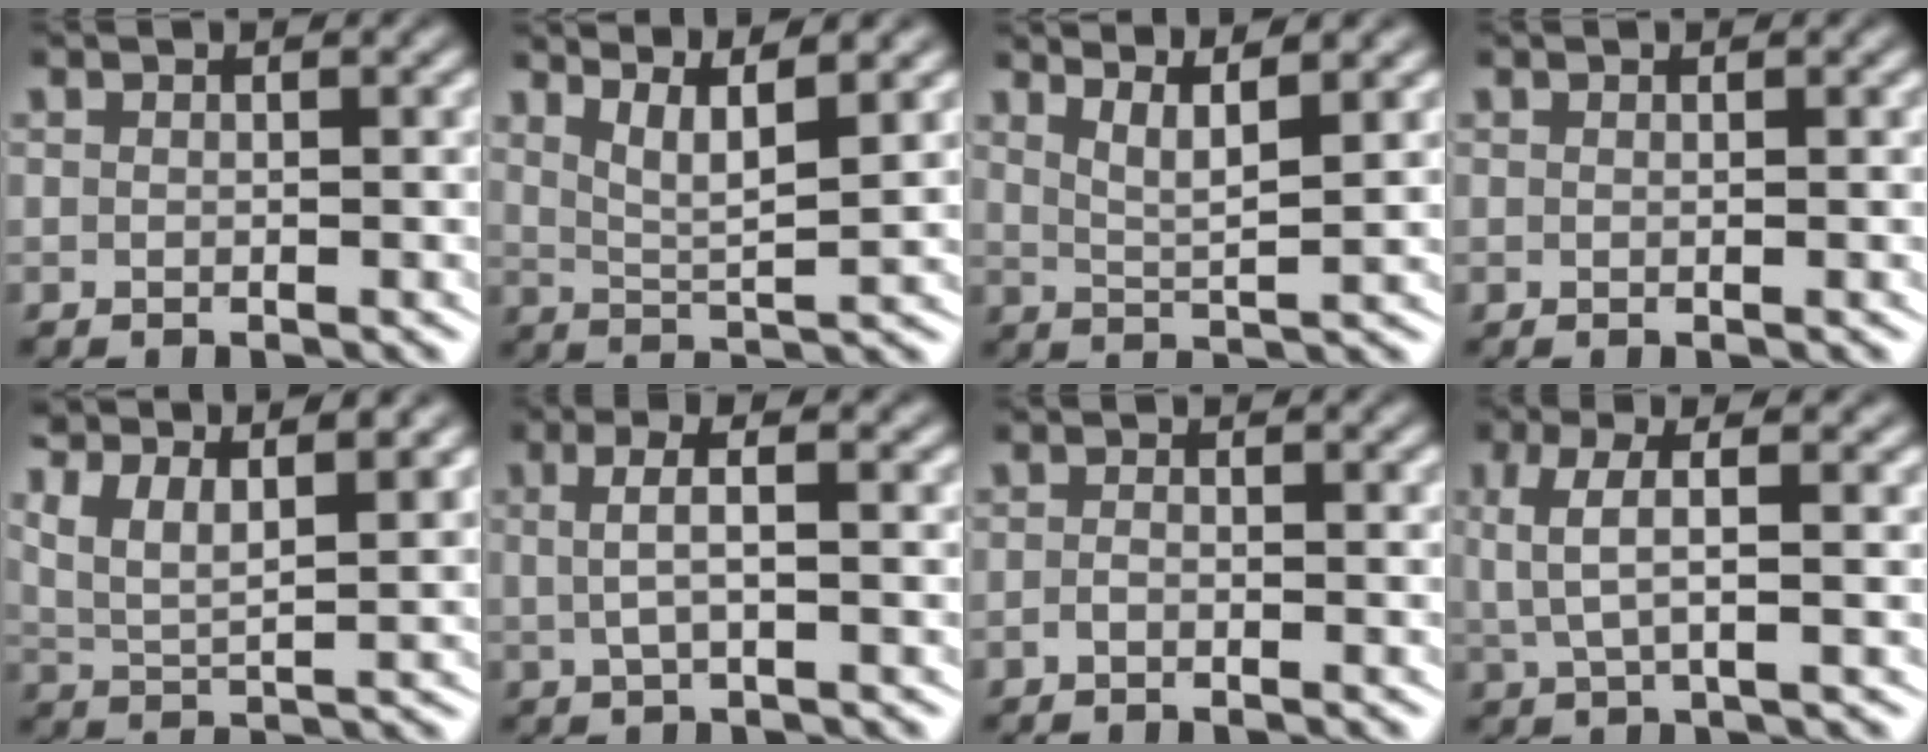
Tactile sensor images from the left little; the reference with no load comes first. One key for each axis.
{"total": 4.9, "fx": 2.9, "fy": 1.5, "fz": 3.7, "tx": -0.059, "ty": -0.007, "tz": 0.048}
{"total": 4.3, "fx": 2.7, "fy": 1.0, "fz": 3.2, "tx": -0.047, "ty": -0.002, "tz": 0.043}
{"total": 0.0}
{"total": 6.0, "fx": 3.0, "fy": 3.7, "fz": 3.6, "tx": -0.084, "ty": 0.000, "tz": 0.042}
{"total": 2.8, "fx": 0.6, "fy": 0.4, "fz": 2.7, "tx": -0.046, "ty": 0.009, "tz": 0.010}
{"total": 0.9, "fx": -0.8, "fy": 0.2, "fz": 0.3, "tx": -0.010, "ty": -0.004, "tz": -0.016}
{"total": 3.9, "fx": 1.4, "fy": 0.9, "fz": 3.5, "tx": -0.065, "ty": 0.010, "tz": 0.026}